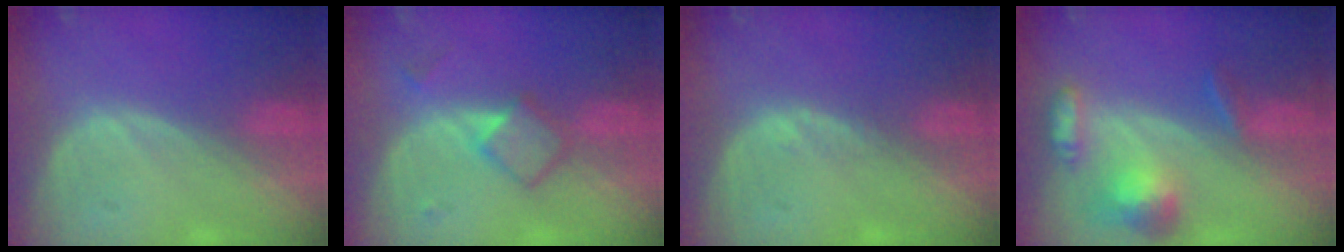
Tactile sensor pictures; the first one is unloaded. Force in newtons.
{"total": 4.7, "press": 4.6, "slide": 0.6}
{"total": 0.8, "press": 0.7, "slide": 0.5}
{"total": 7.0, "press": 6.5, "slide": 2.6}